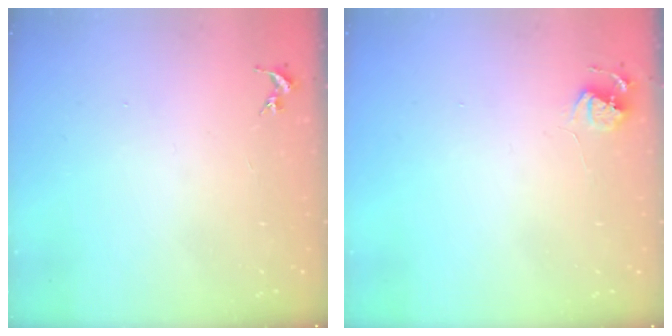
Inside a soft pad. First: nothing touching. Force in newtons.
{"total": 5.1, "press": 5.1, "slide": 0.6}